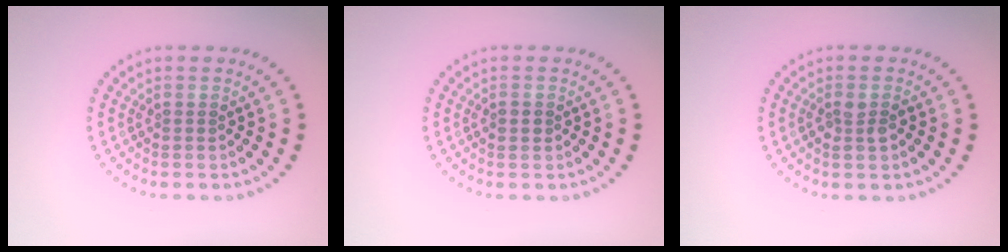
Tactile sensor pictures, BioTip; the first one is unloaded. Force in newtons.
{"total": 1.2, "press": 1.2, "slide": 0.0}
{"total": 1.4, "press": 1.4, "slide": 0.4}